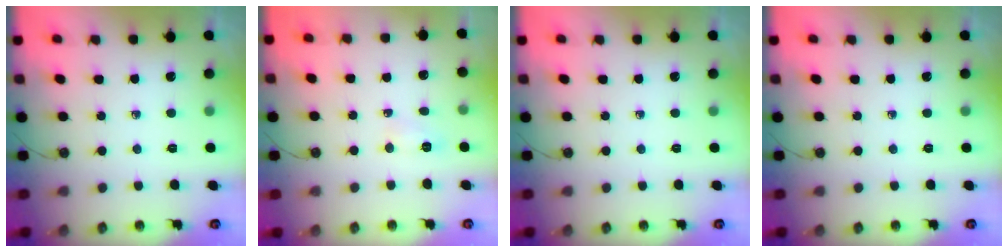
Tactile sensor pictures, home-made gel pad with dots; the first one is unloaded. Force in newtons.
{"total": 3.8, "press": 3.6, "slide": 1.3}
{"total": 0.0}
{"total": 0.0}